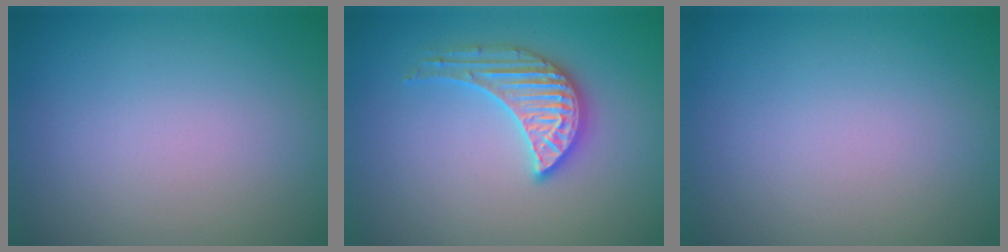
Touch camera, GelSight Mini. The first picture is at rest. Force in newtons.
{"total": 3.3, "press": 3.3, "slide": 0.4}
{"total": 0.0}